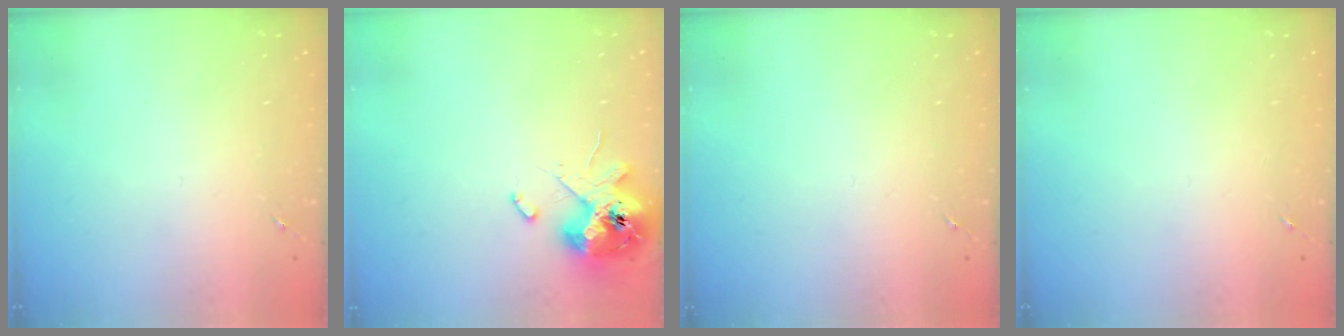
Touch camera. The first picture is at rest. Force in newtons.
{"total": 13.0, "press": 12.8, "slide": 1.9}
{"total": 0.0}
{"total": 0.0}